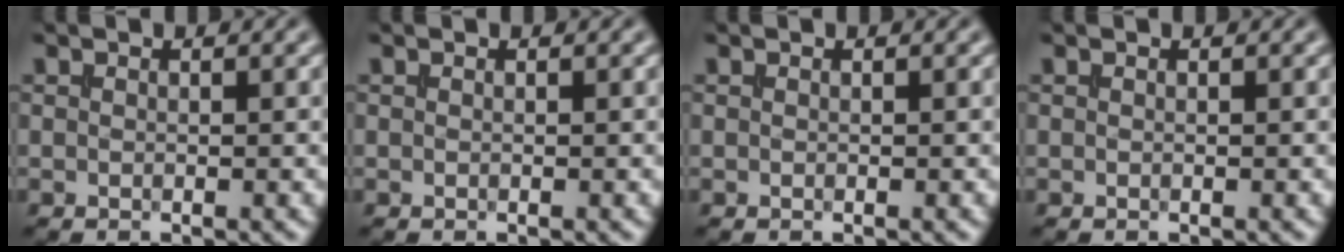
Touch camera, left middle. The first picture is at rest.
{"total": 0.0}
{"total": 0.0}
{"total": 0.0}